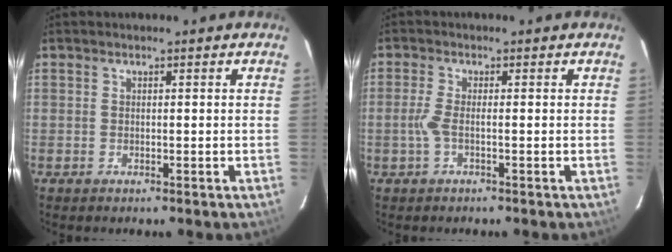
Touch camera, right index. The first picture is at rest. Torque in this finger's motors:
{"motor_torque": [0.35, 0.05, 0.31, 0.09]}